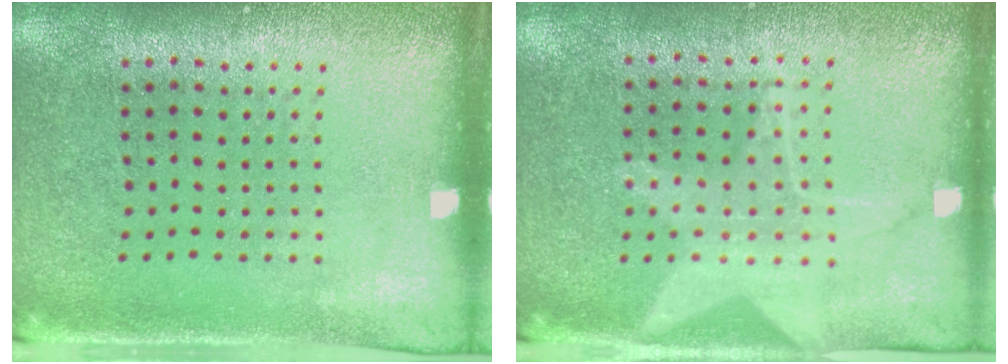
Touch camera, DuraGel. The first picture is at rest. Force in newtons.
{"total": 1.2, "press": 1.2, "slide": 0.3}